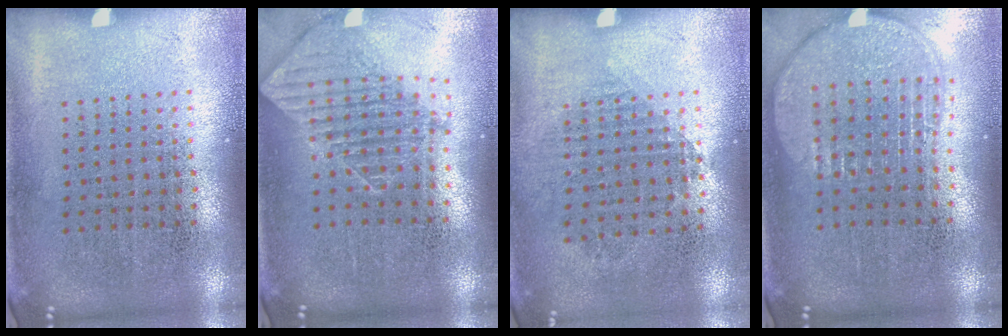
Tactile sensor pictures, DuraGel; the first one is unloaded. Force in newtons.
{"total": 1.8, "press": 1.4, "slide": 1.0}
{"total": 0.9, "press": 0.8, "slide": 0.4}
{"total": 2.0, "press": 1.7, "slide": 1.1}